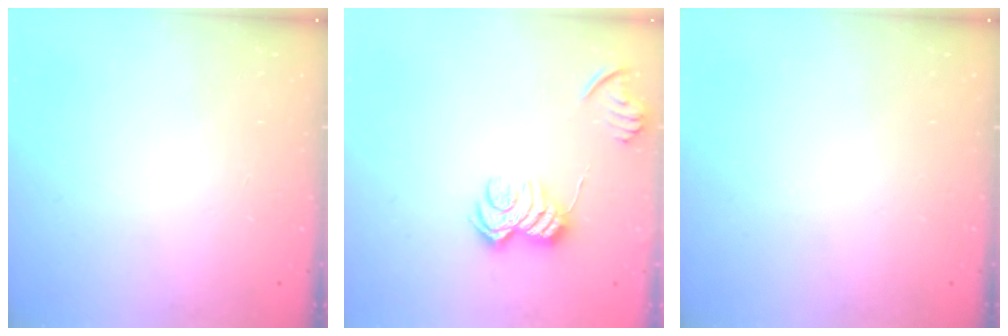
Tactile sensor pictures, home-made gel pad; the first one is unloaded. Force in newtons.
{"total": 10.7, "press": 10.7, "slide": 0.3}
{"total": 0.0}